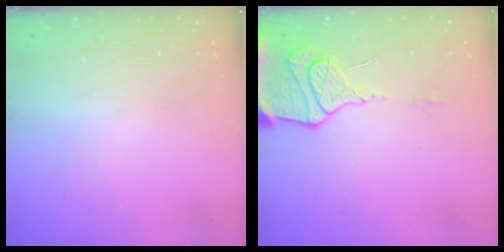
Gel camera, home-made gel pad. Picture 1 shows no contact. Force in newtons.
{"total": 15.9, "press": 15.8, "slide": 1.9}